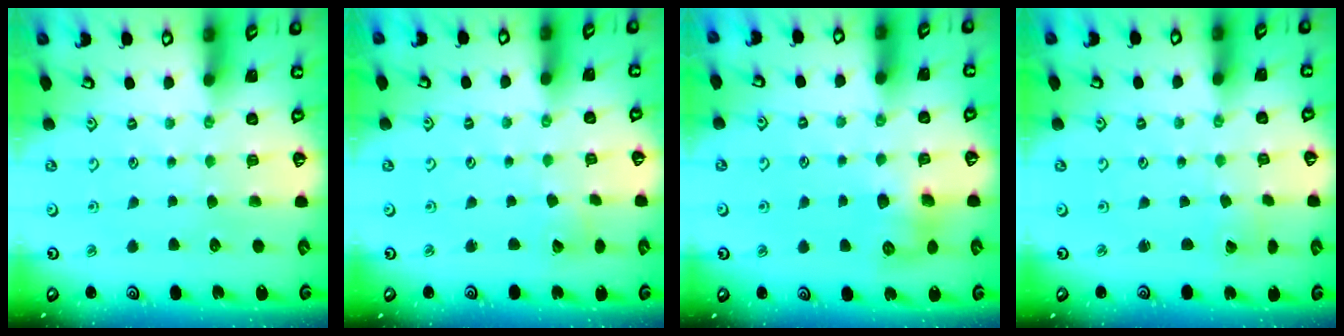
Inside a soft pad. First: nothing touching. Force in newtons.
{"total": 2.6, "press": 2.6, "slide": 0.3}
{"total": 8.5, "press": 8.5, "slide": 0.8}
{"total": 0.5, "press": 0.5, "slide": 0.1}